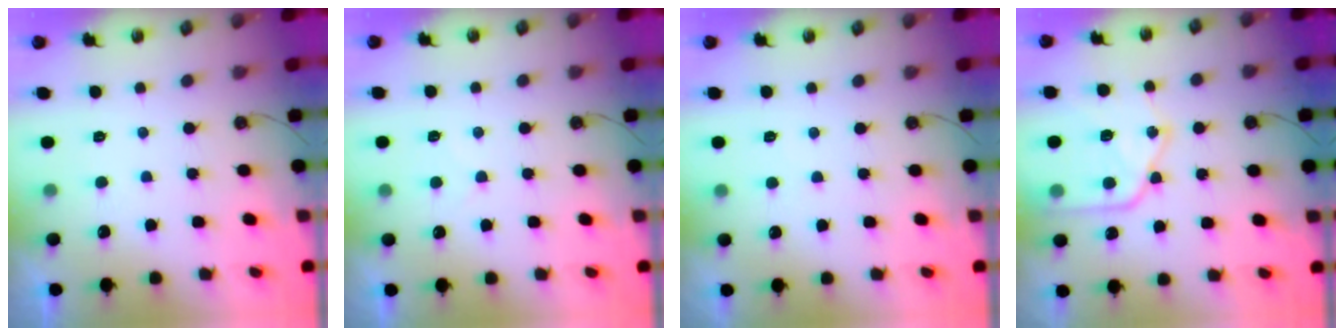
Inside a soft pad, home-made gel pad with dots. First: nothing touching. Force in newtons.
{"total": 5.3, "press": 5.3, "slide": 0.7}
{"total": 1.9, "press": 1.9, "slide": 0.3}
{"total": 17.8, "press": 17.7, "slide": 1.8}